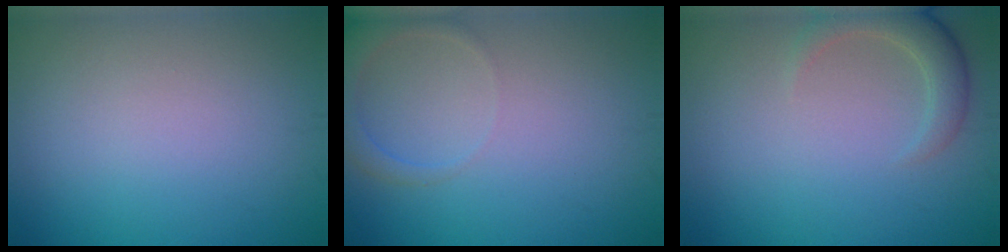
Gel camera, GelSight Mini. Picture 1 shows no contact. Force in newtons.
{"total": 2.6, "press": 2.6, "slide": 0.2}
{"total": 2.9, "press": 2.8, "slide": 0.3}